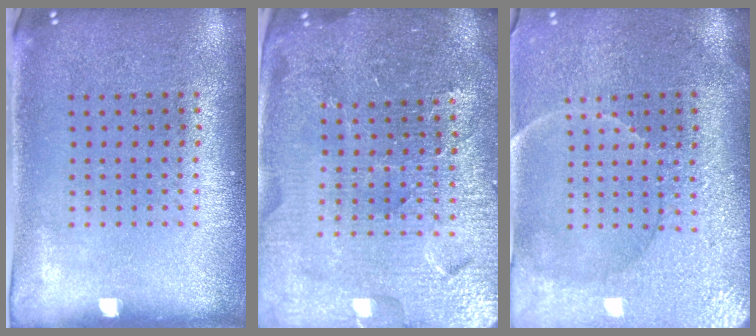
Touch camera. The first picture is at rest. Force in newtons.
{"total": 5.1, "press": 4.7, "slide": 1.9}
{"total": 3.8, "press": 3.6, "slide": 1.3}